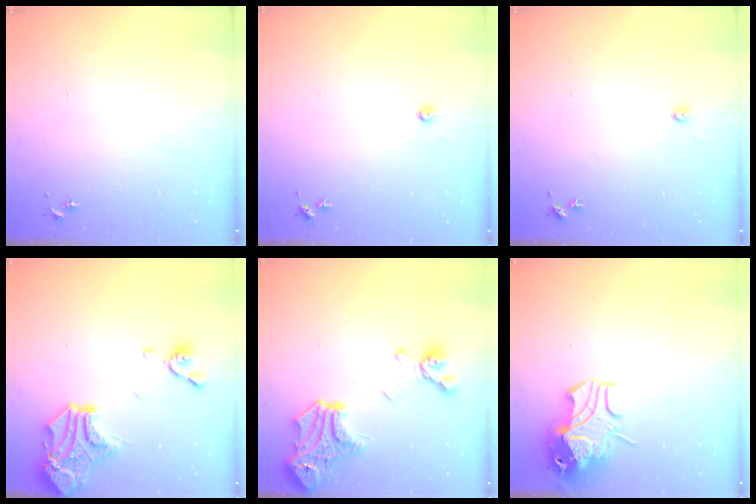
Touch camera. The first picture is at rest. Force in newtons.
{"total": 2.7, "press": 2.7, "slide": 0.2}
{"total": 2.2, "press": 2.2, "slide": 0.3}
{"total": 17.6, "press": 17.6, "slide": 1.5}
{"total": 19.9, "press": 19.9, "slide": 0.9}
{"total": 12.1, "press": 12.0, "slide": 1.8}